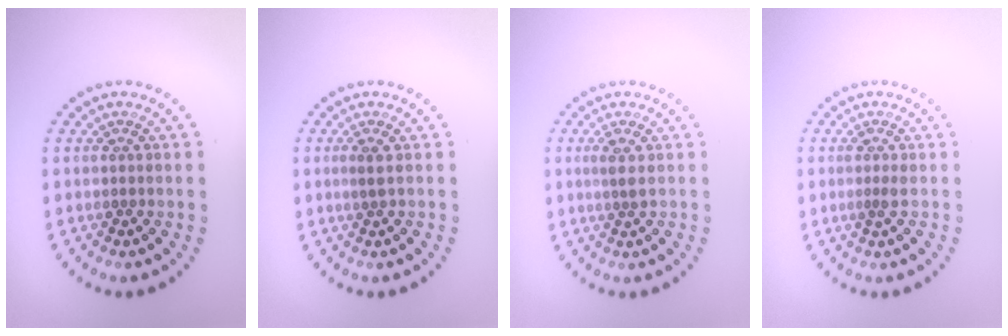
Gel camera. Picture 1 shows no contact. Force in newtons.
{"total": 0.9, "press": 0.7, "slide": 0.6}
{"total": 1.3, "press": 1.0, "slide": 0.9}
{"total": 1.1, "press": 0.9, "slide": 0.7}